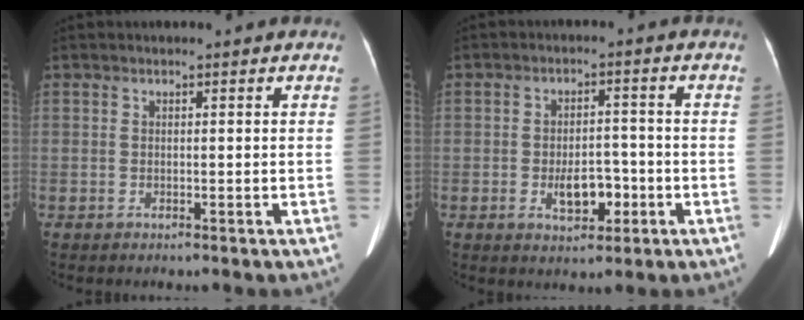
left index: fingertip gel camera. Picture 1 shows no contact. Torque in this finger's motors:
{"motor_torque": [0.06, 0.05, 0.10, 0.02]}